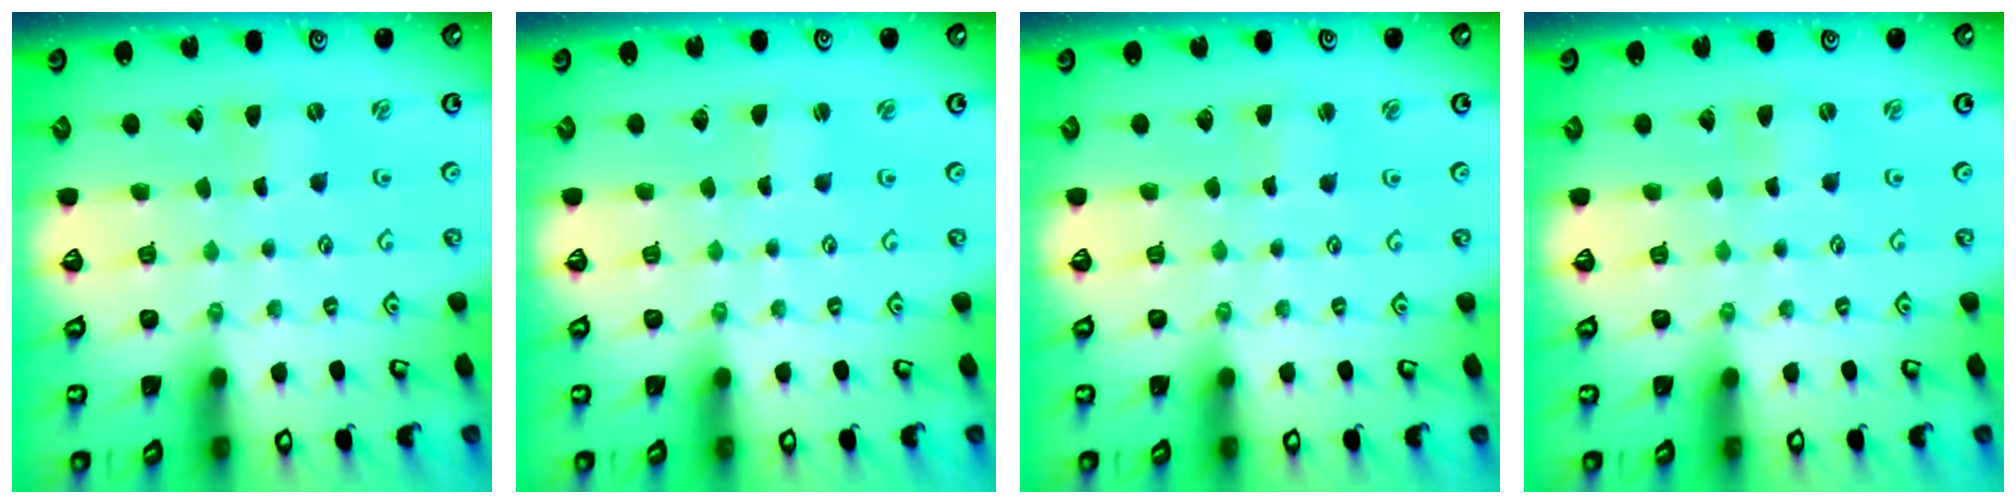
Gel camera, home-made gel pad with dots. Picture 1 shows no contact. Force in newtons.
{"total": 0.6, "press": 0.6, "slide": 0.0}
{"total": 1.9, "press": 1.8, "slide": 0.3}
{"total": 0.0}